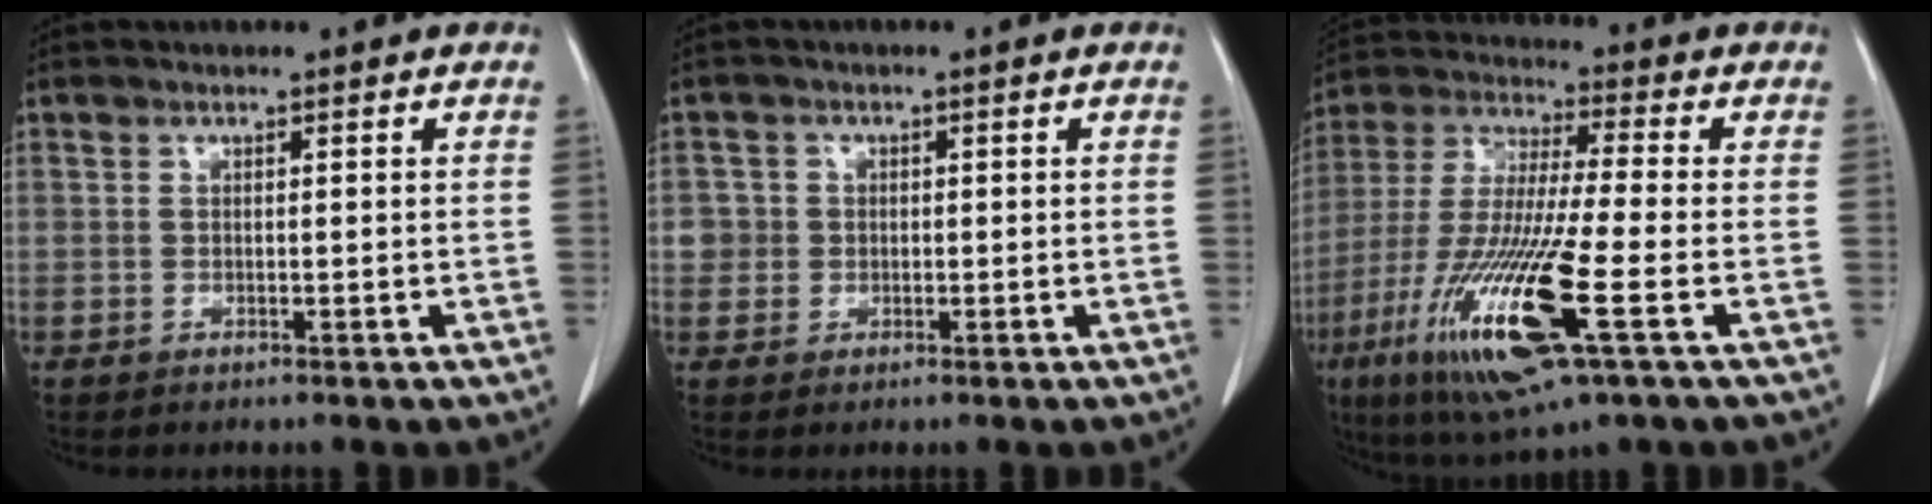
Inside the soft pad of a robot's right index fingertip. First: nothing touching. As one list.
[{"total": 2.6, "force": [0.1, 2.6, -0.1], "torque": [0.019, 0.007, 0.000]}, {"total": 17.9, "force": [-6.7, 1.3, 16.6], "torque": [-0.356, -0.036, -0.124]}]